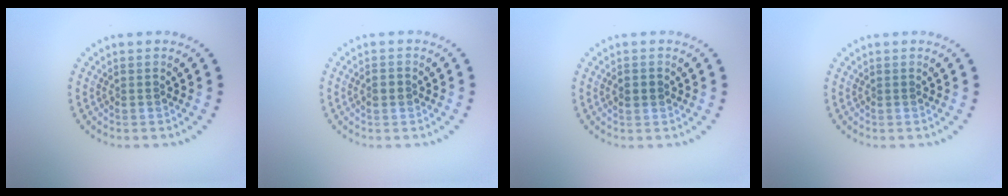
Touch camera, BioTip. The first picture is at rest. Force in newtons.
{"total": 1.1, "press": 1.1, "slide": 0.1}
{"total": 1.5, "press": 1.5, "slide": 0.0}
{"total": 0.0}